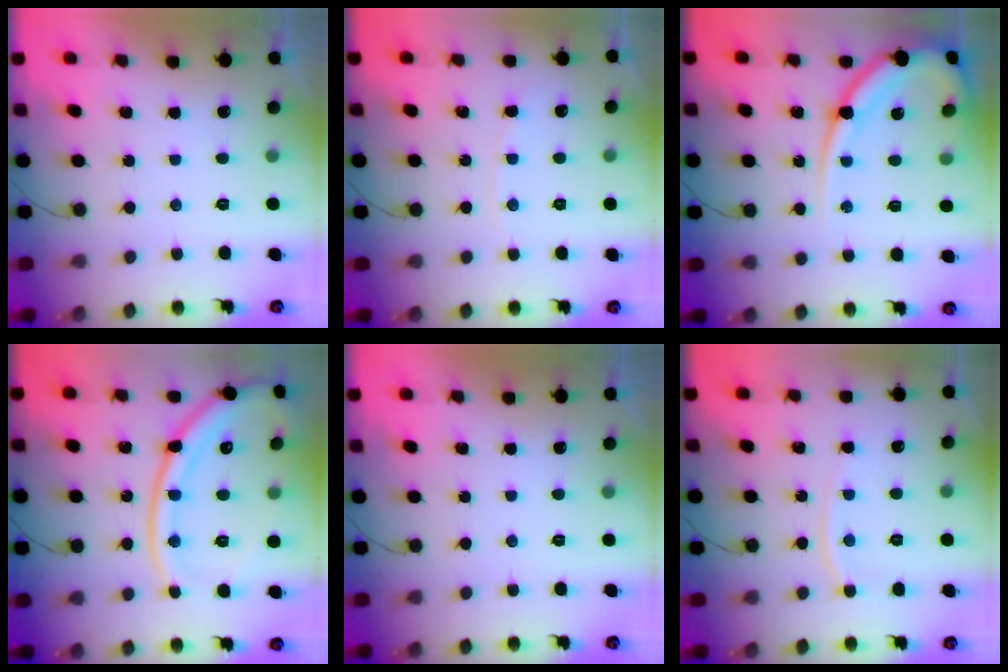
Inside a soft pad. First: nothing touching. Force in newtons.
{"total": 3.9, "press": 3.8, "slide": 0.6}
{"total": 14.4, "press": 14.3, "slide": 1.1}
{"total": 19.5, "press": 19.5, "slide": 1.3}
{"total": 0.0}
{"total": 6.2, "press": 6.2, "slide": 0.8}